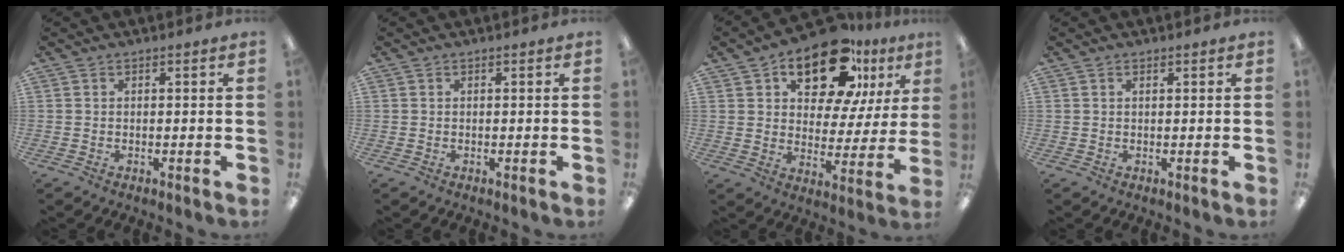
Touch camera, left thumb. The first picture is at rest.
{"total": 0.0}
{"total": 18.1, "force": [11.6, 8.9, 10.6], "torque": [-0.162, -0.059, 0.198]}
{"total": 0.5, "force": [0.4, 0.2, 0.3], "torque": [-0.005, 0.003, 0.007]}